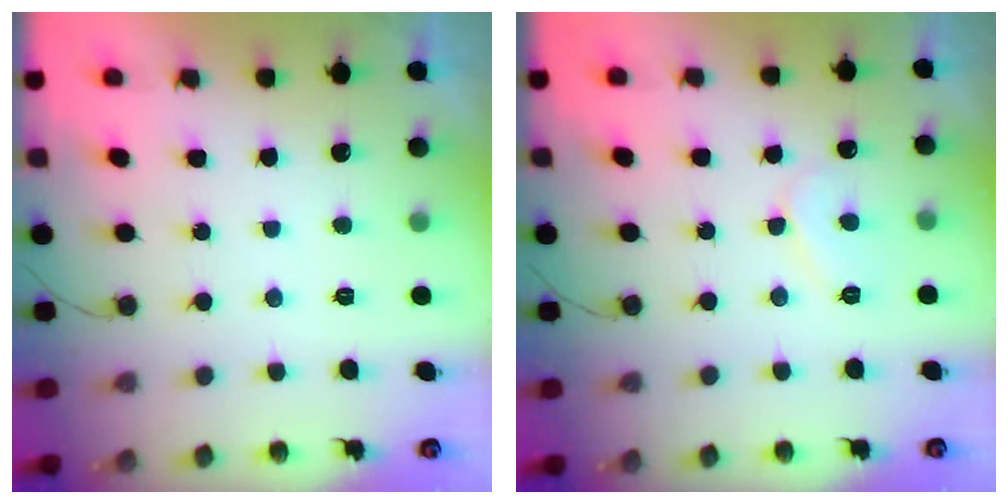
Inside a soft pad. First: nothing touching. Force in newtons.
{"total": 6.2, "press": 6.2, "slide": 0.5}